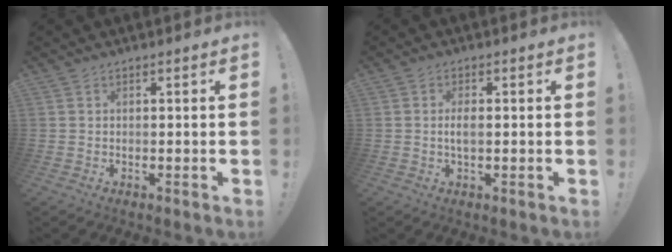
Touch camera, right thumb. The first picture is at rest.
{"total": 2.9, "force": [-0.3, 0.9, 2.7], "torque": [-0.052, -0.001, -0.009]}